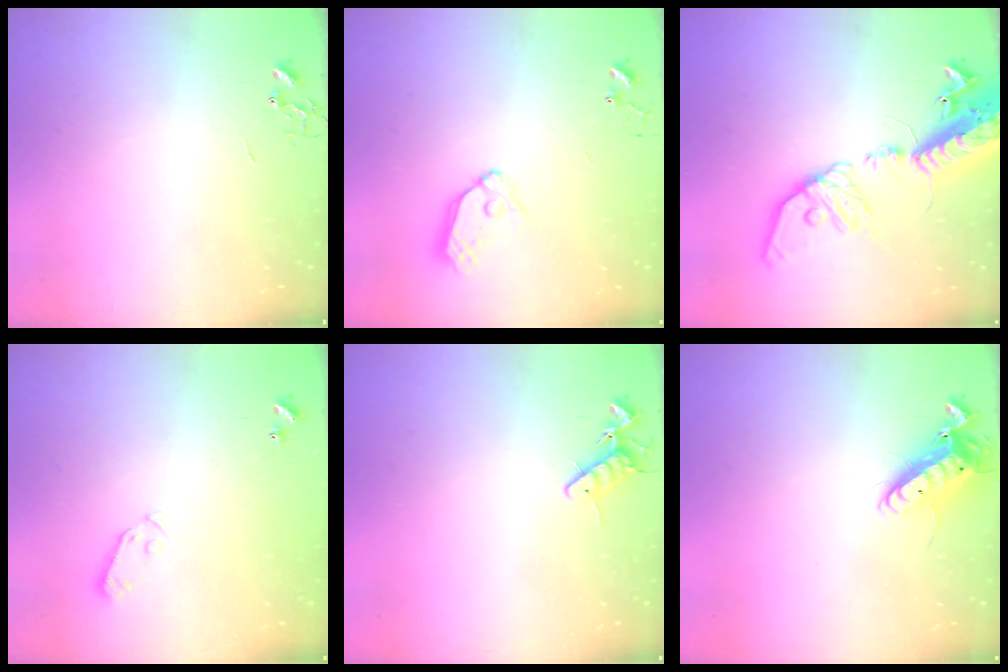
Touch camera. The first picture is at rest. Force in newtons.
{"total": 9.5, "press": 9.5, "slide": 0.9}
{"total": 20.9, "press": 20.4, "slide": 4.4}
{"total": 4.1, "press": 4.0, "slide": 0.7}
{"total": 8.6, "press": 8.5, "slide": 1.3}
{"total": 12.3, "press": 12.2, "slide": 1.7}